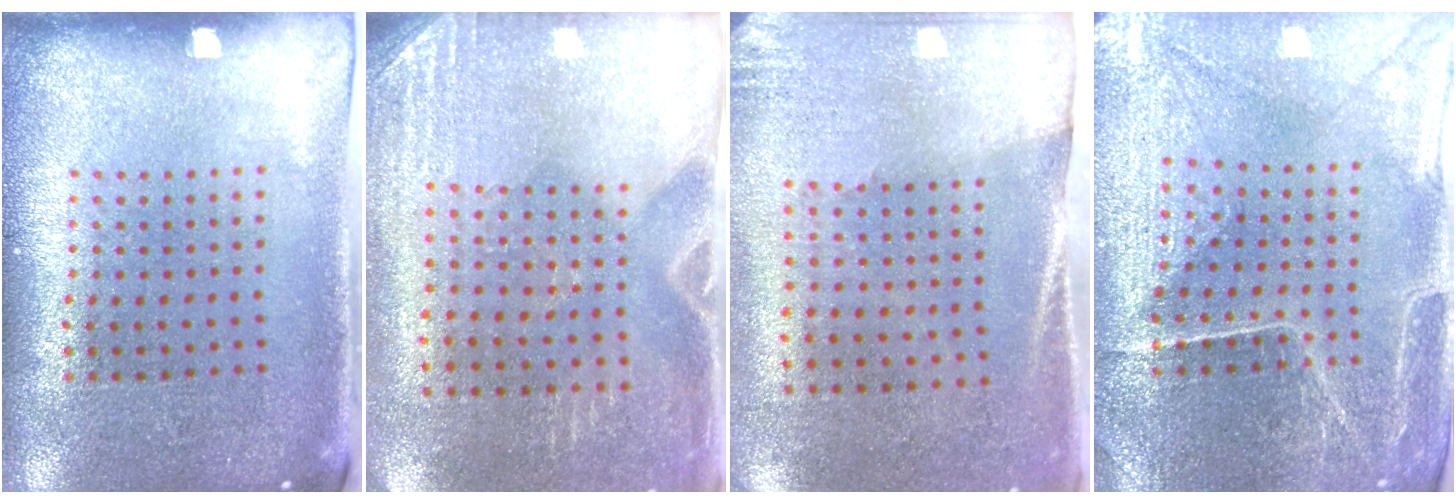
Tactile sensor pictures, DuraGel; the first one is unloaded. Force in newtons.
{"total": 2.8, "press": 2.6, "slide": 1.2}
{"total": 2.7, "press": 2.3, "slide": 1.4}
{"total": 2.7, "press": 2.7, "slide": 0.2}